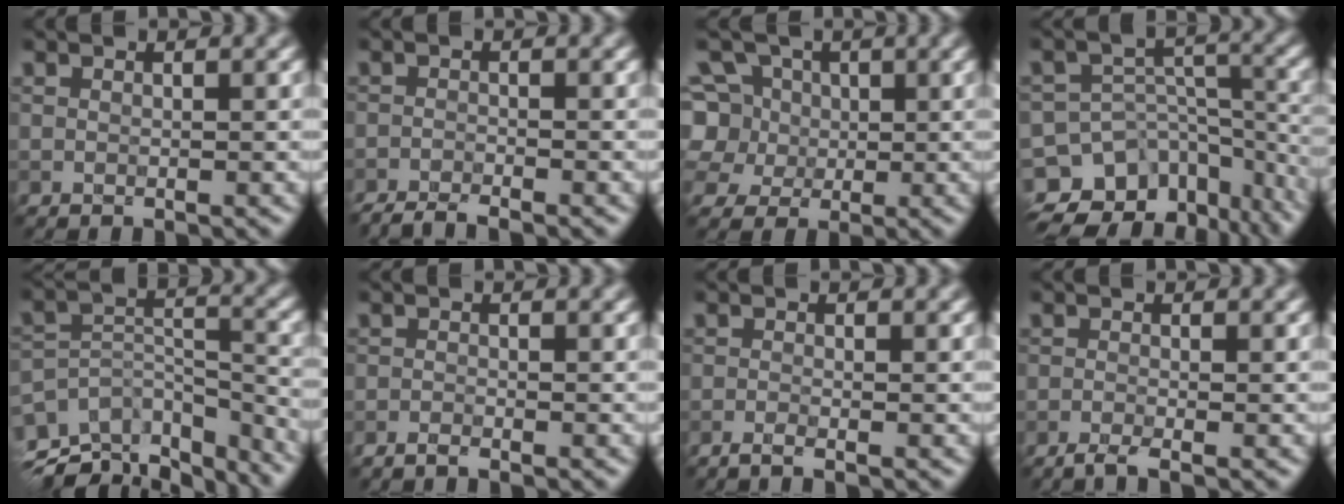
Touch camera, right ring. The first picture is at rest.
{"total": 3.4, "force": [-3.1, 0.3, 1.3], "torque": [-0.029, -0.009, -0.061]}
{"total": 8.6, "force": [2.7, 7.2, 3.9], "torque": [-0.077, 0.035, 0.016]}
{"total": 13.2, "force": [-9.4, 8.4, 4.0], "torque": [-0.071, 0.000, -0.116]}
{"total": 8.7, "force": [-6.9, 3.7, 3.8], "torque": [-0.080, 0.008, -0.097]}
{"total": 1.3, "force": [-1.2, 0.0, 0.6], "torque": [-0.019, 0.000, -0.027]}
{"total": 1.6, "force": [-1.2, 0.2, 1.0], "torque": [-0.022, -0.001, -0.032]}
{"total": 2.0, "force": [-1.5, 0.3, 1.3], "torque": [-0.026, -0.004, -0.038]}